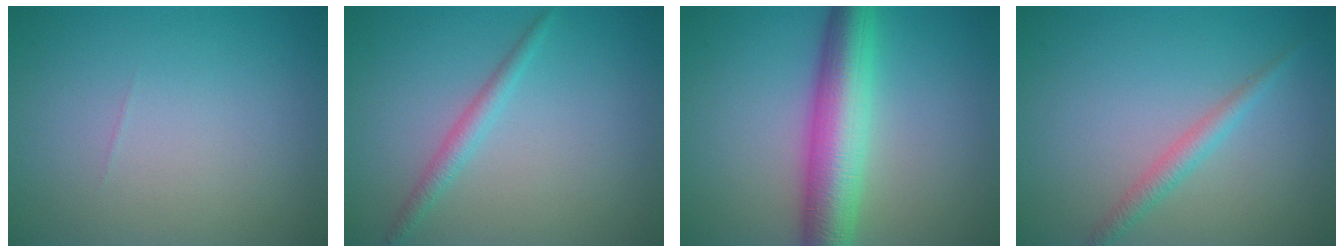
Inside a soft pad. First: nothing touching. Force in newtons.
{"total": 1.7, "press": 1.7, "slide": 0.0}
{"total": 7.5, "press": 7.5, "slide": 0.1}
{"total": 1.9, "press": 1.9, "slide": 0.1}